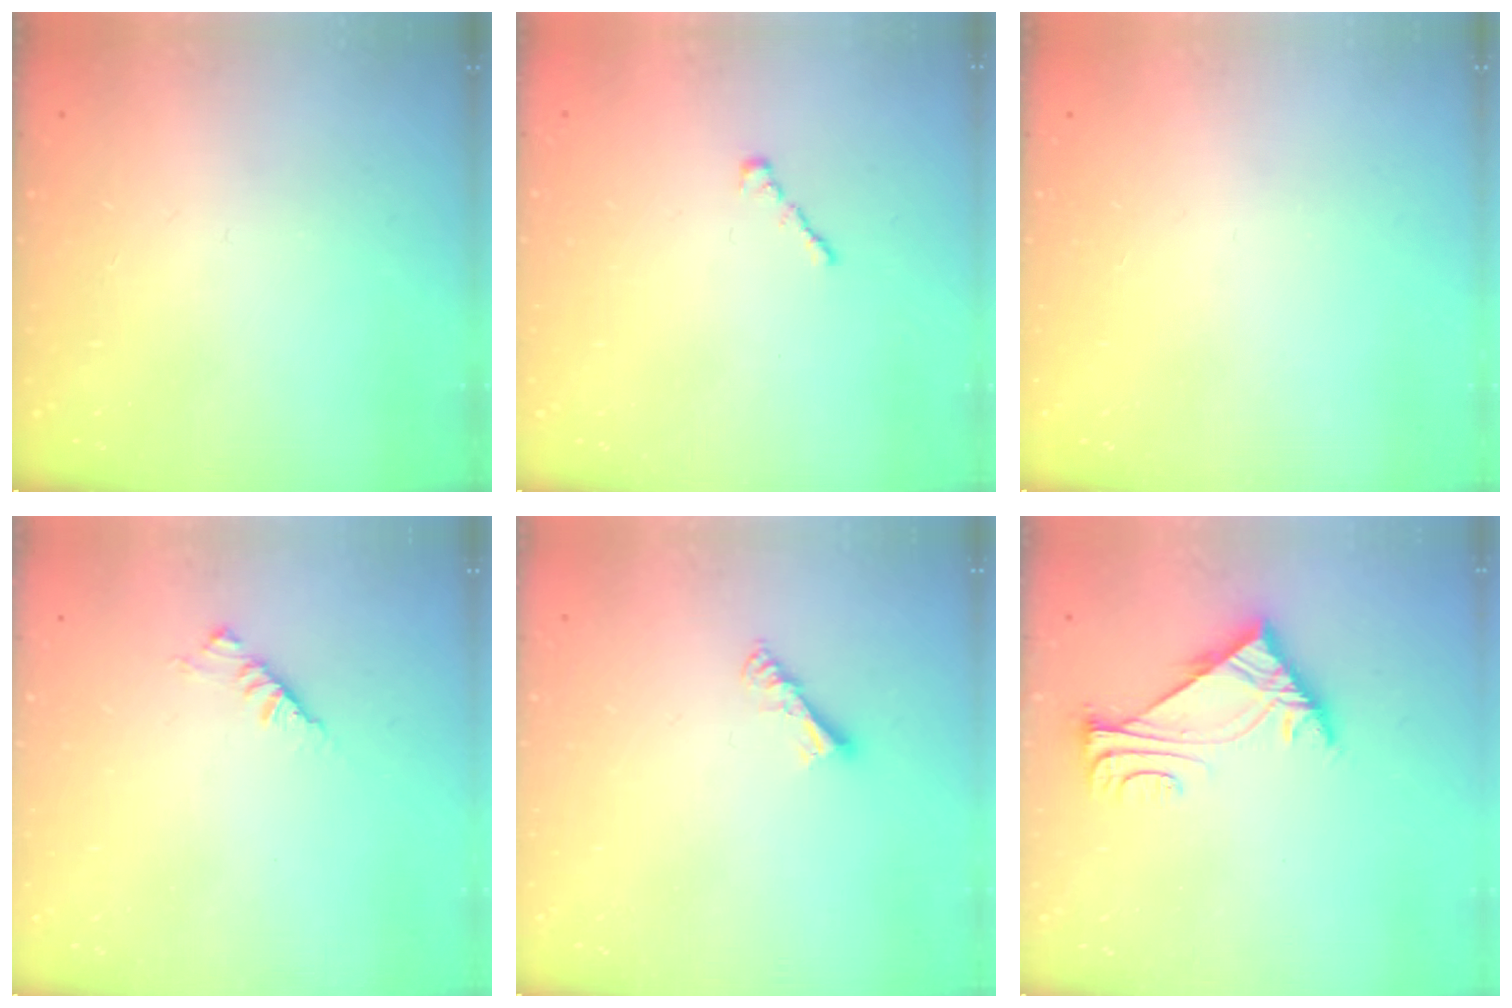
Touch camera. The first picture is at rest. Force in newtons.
{"total": 1.4, "press": 1.3, "slide": 0.5}
{"total": 0.0}
{"total": 2.9, "press": 2.8, "slide": 0.7}
{"total": 4.4, "press": 4.4, "slide": 0.6}
{"total": 6.1, "press": 6.0, "slide": 1.2}